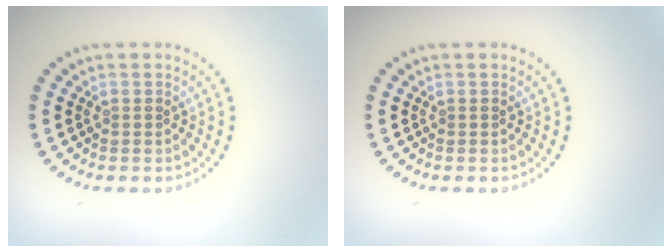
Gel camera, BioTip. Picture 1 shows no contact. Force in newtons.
{"total": 0.0}